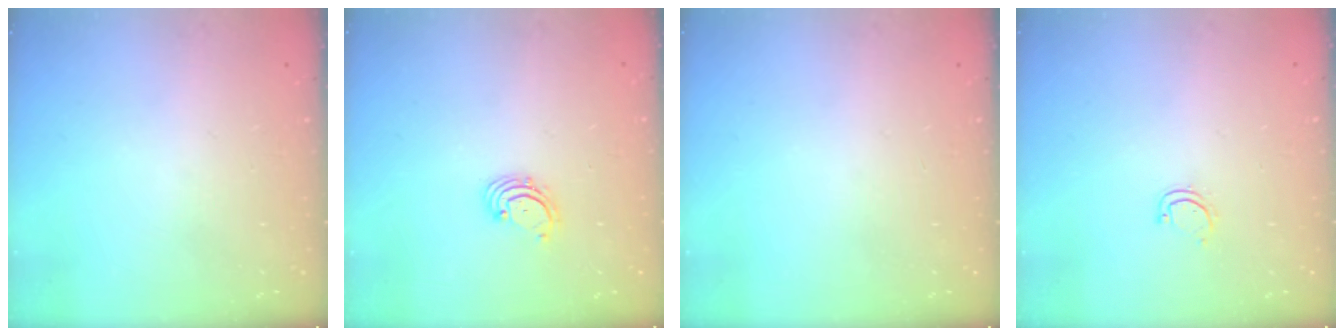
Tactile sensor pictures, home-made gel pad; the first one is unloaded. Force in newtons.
{"total": 1.8, "press": 1.7, "slide": 0.6}
{"total": 0.0}
{"total": 4.1, "press": 4.1, "slide": 0.3}